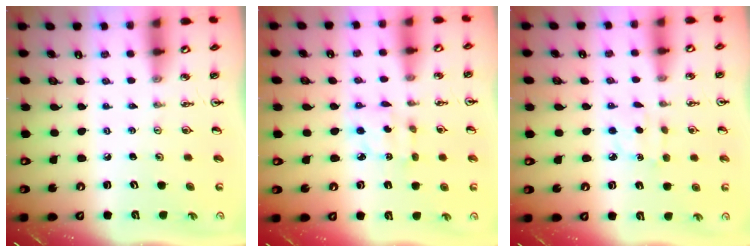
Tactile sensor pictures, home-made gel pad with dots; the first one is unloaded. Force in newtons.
{"total": 3.1, "press": 3.1, "slide": 0.1}
{"total": 4.5, "press": 4.5, "slide": 0.6}